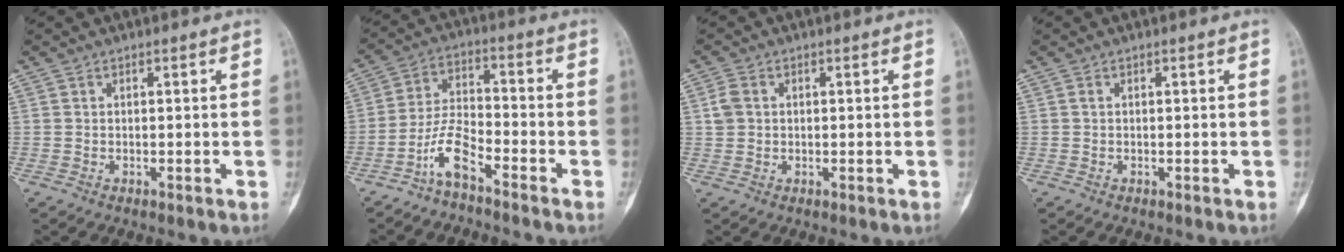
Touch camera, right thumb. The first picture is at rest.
{"total": 6.9, "force": [-4.9, 1.9, 4.5], "torque": [-0.095, 0.047, -0.102]}
{"total": 2.9, "force": [0.5, 2.3, 1.6], "torque": [-0.031, 0.006, 0.008]}
{"total": 0.0}